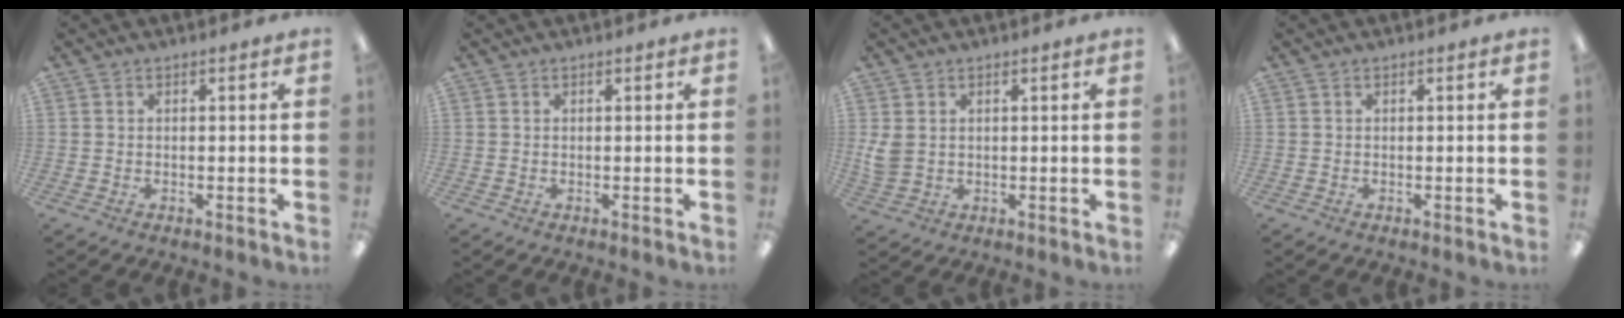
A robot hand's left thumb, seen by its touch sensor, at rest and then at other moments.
{"total": 0.0}
{"total": 3.8, "force": [1.1, 3.0, 2.1], "torque": [-0.040, -0.002, 0.020]}
{"total": 0.0}